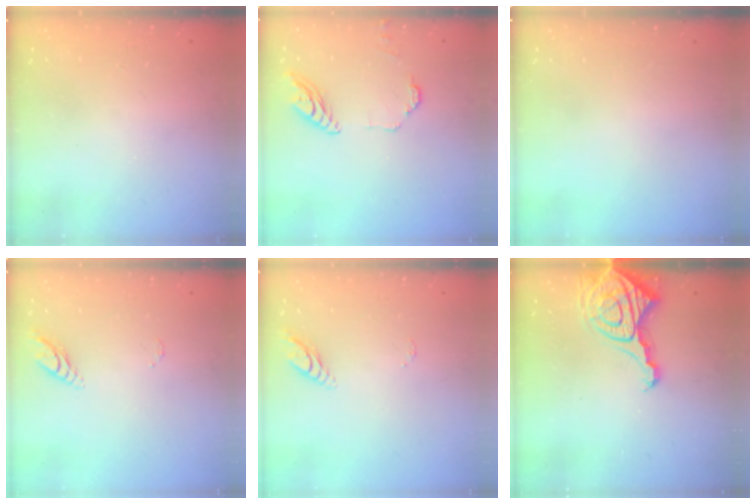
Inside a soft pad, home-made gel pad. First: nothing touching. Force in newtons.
{"total": 10.0, "press": 9.9, "slide": 0.6}
{"total": 0.0}
{"total": 6.5, "press": 6.5, "slide": 0.6}
{"total": 6.5, "press": 6.5, "slide": 0.6}
{"total": 11.5, "press": 11.5, "slide": 1.0}